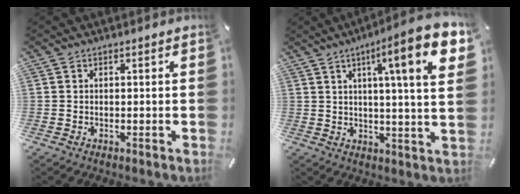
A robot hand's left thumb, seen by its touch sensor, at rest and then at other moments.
{"total": 17.3, "force": [7.1, 2.2, 15.6], "torque": [-0.236, -0.033, 0.095]}